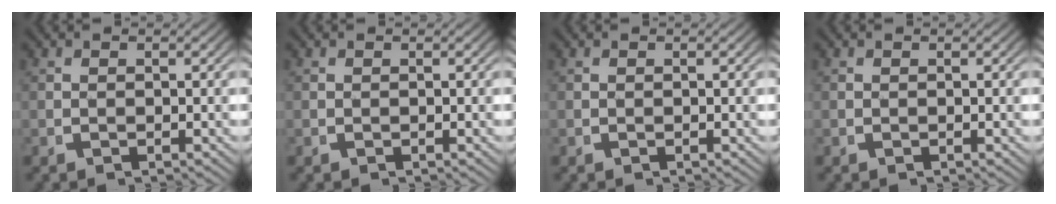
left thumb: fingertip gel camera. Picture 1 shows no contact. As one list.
[{"total": 0.0}, {"total": 0.0}, {"total": 0.0}]